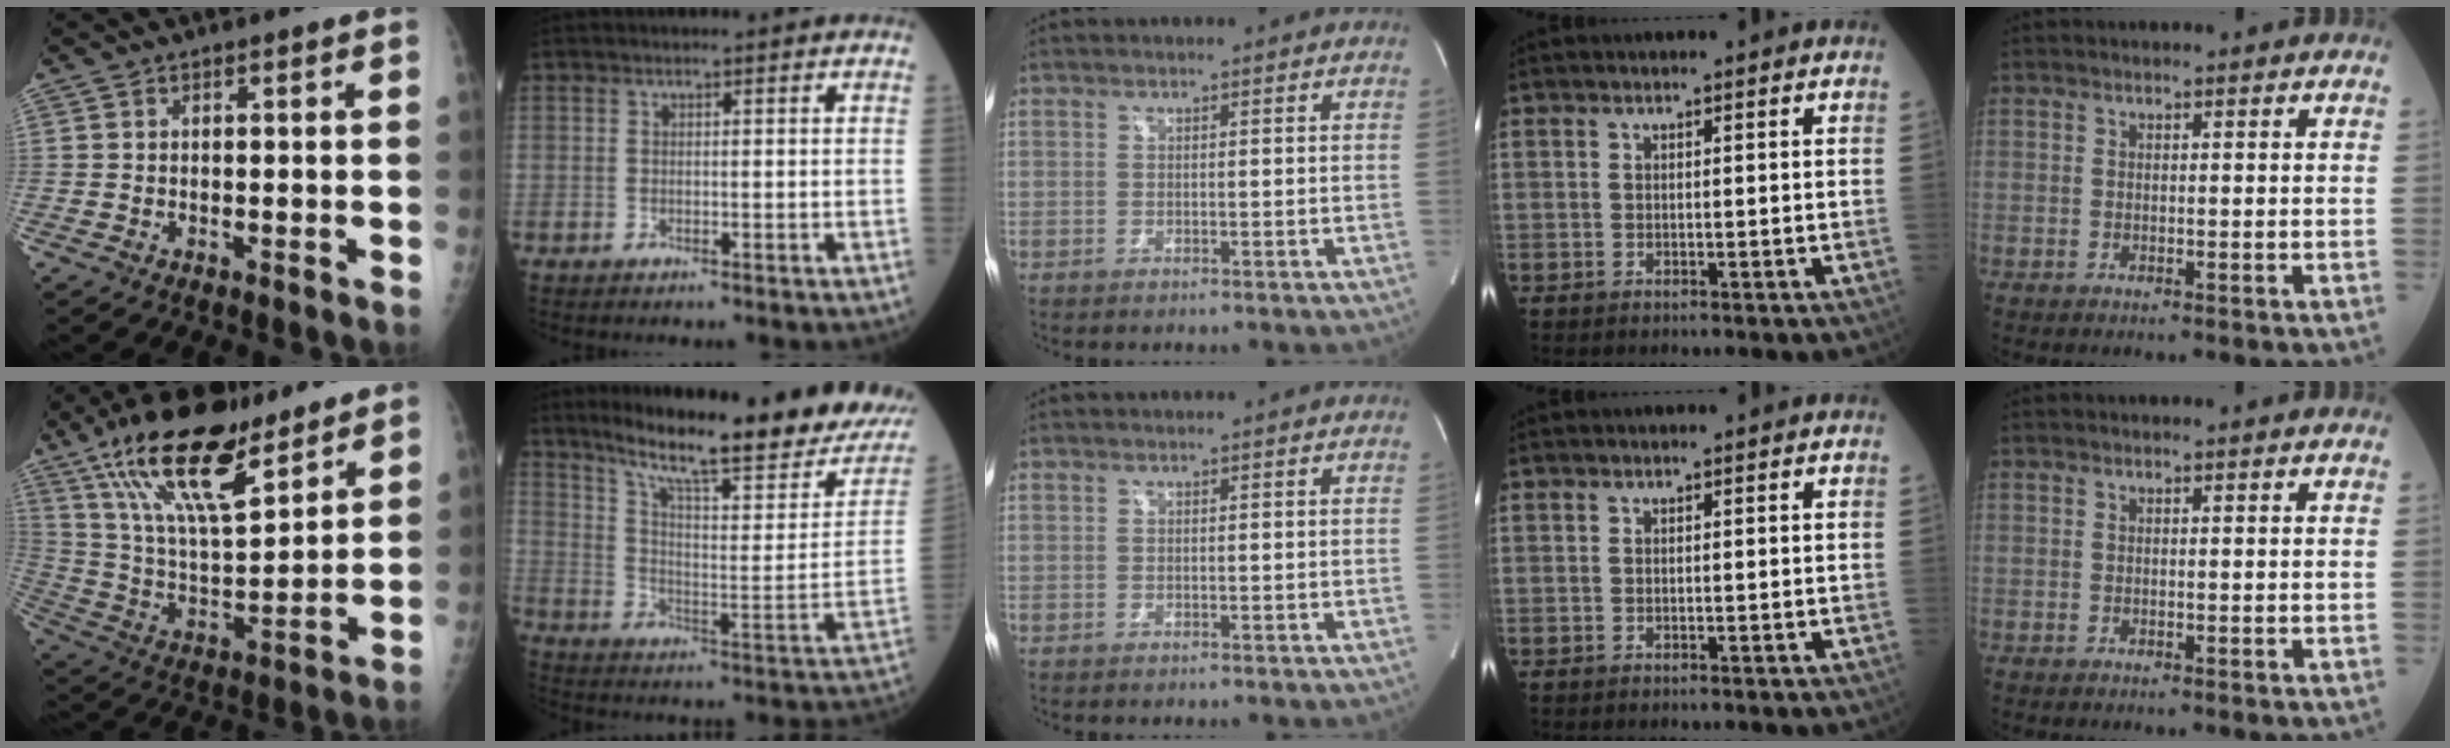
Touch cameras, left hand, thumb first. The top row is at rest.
{"thumb": {"total": 21.2, "force": [13.9, 7.5, 14.2], "torque": [-0.226, -0.053, 0.253]}, "index": {"total": 25.5, "force": [19.6, 2.8, 16.1], "torque": [-0.244, -0.053, 0.267]}}